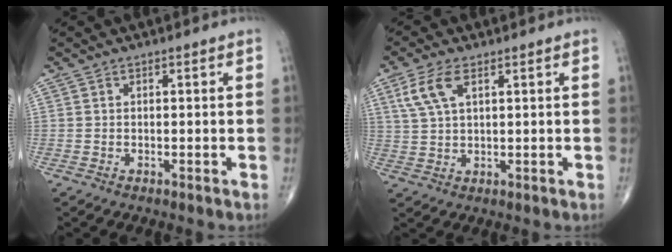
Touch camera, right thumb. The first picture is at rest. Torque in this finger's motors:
{"motor_torque": [-0.36, 0.52, 0.08, 0.00, 0.07]}